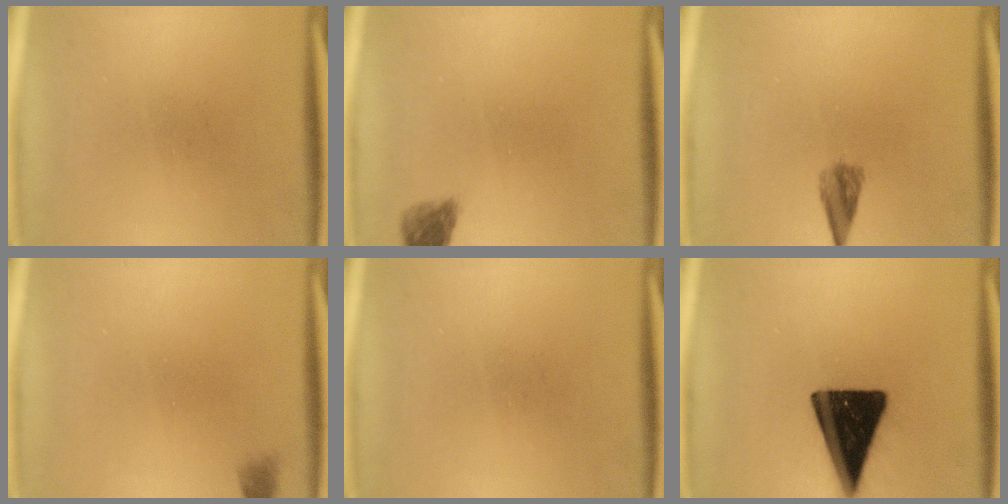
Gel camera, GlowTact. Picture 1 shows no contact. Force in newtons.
{"total": 2.4}
{"total": 2.5}
{"total": 1.1}
{"total": 0.0}
{"total": 17.8}